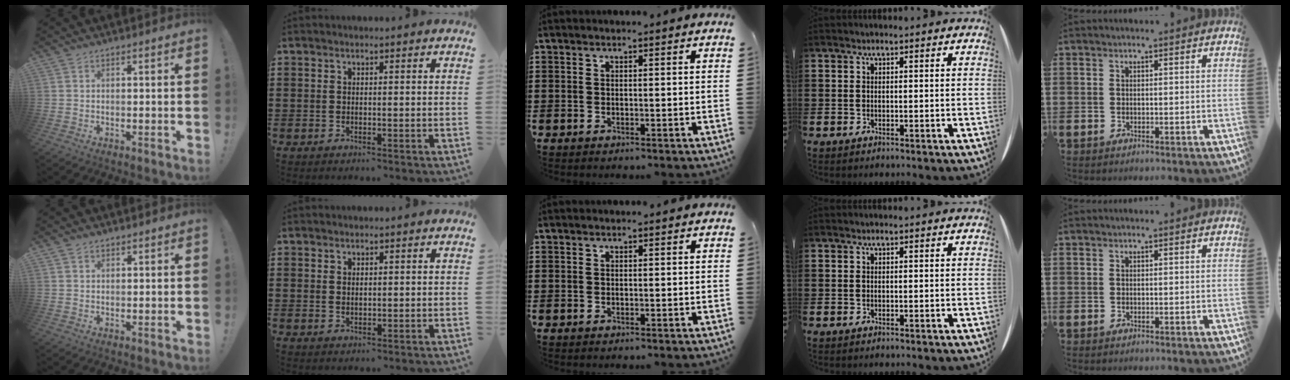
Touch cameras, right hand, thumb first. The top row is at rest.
{"thumb": {"total": 1.2, "force": [0.9, 0.7, 0.3], "torque": [-0.006, -0.001, 0.019]}, "index": {"total": 0.9, "force": [0.7, 0.5, 0.4], "torque": [-0.008, 0.003, 0.013]}}